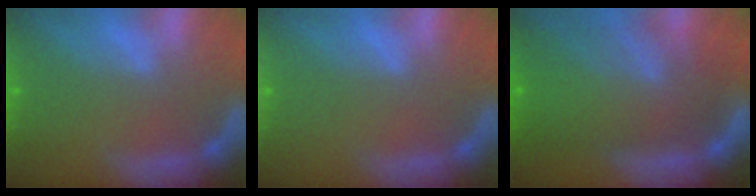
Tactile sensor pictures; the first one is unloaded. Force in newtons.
{"total": 0.0}
{"total": 10.0}